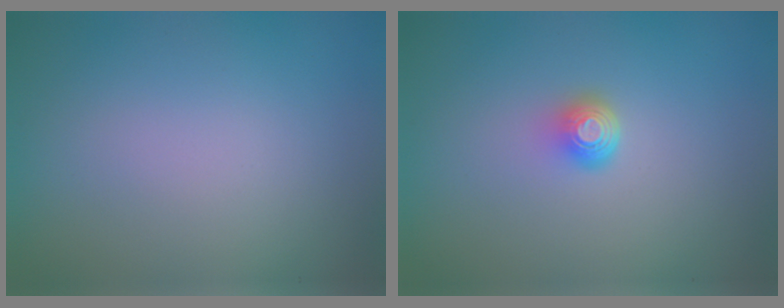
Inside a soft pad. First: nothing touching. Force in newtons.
{"total": 2.0, "press": 1.3, "slide": 1.5}